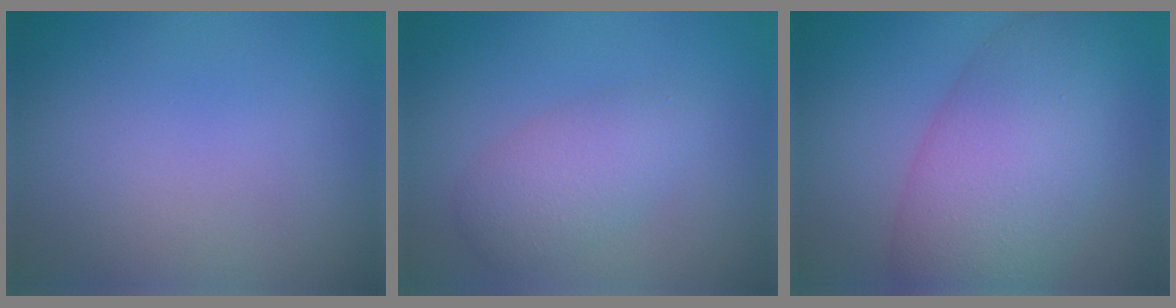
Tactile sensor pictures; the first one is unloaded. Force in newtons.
{"total": 3.4, "press": 3.4, "slide": 0.2}
{"total": 9.5, "press": 9.5, "slide": 0.2}